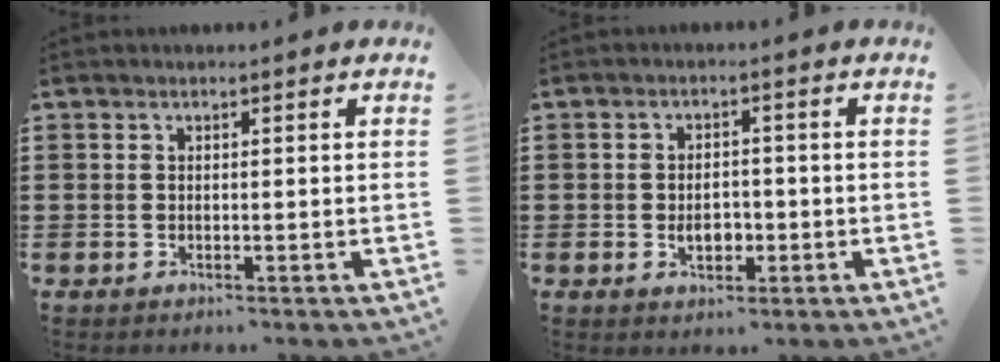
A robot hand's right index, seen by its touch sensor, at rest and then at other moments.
{"total": 3.5, "force": [-0.8, 2.2, 2.6], "torque": [-0.042, -0.001, -0.016]}